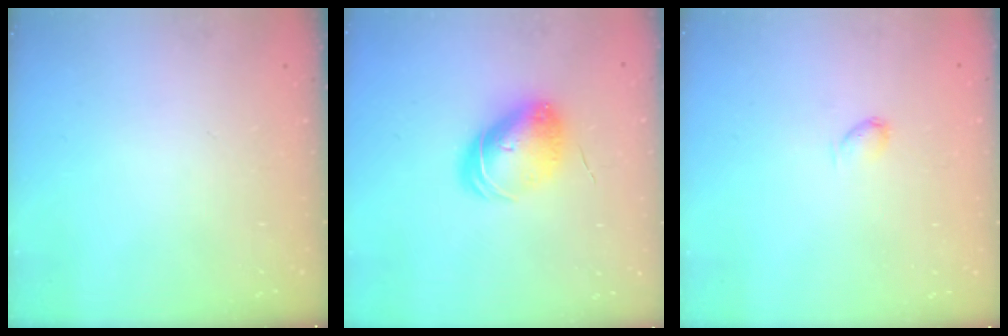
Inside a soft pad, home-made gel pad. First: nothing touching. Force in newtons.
{"total": 10.3, "press": 10.3, "slide": 0.8}
{"total": 2.8, "press": 2.7, "slide": 0.4}